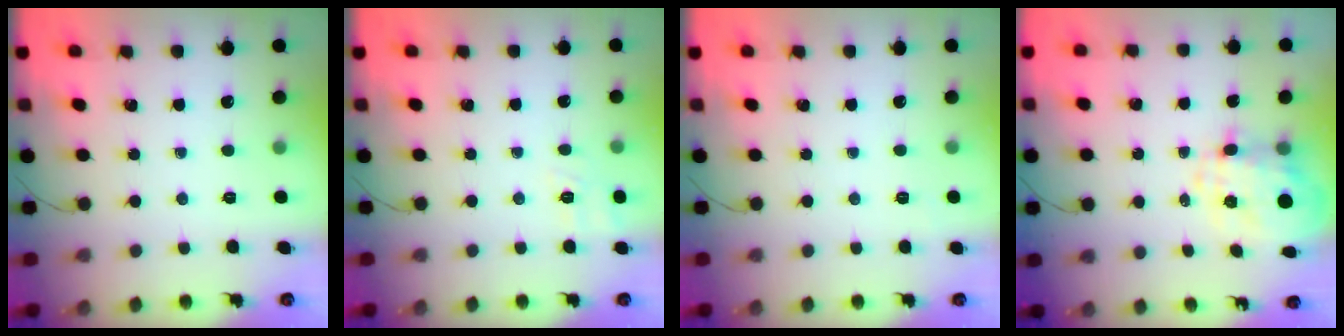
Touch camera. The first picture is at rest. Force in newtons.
{"total": 9.4, "press": 9.1, "slide": 2.2}
{"total": 2.0, "press": 1.6, "slide": 1.2}
{"total": 7.0, "press": 6.8, "slide": 1.7}